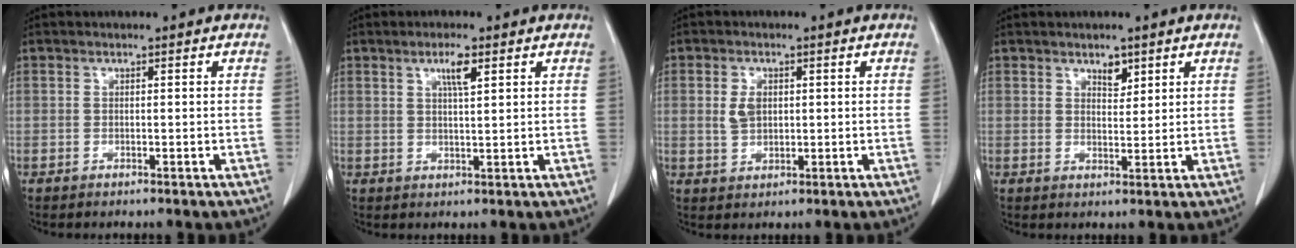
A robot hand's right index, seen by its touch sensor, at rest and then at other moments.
{"total": 3.3, "force": [1.7, 0.3, 2.8], "torque": [-0.052, -0.002, 0.029]}
{"total": 3.2, "force": [0.6, 2.1, 2.4], "torque": [-0.048, 0.004, 0.016]}
{"total": 2.4, "force": [1.7, 1.2, 1.3], "torque": [-0.020, -0.006, 0.029]}